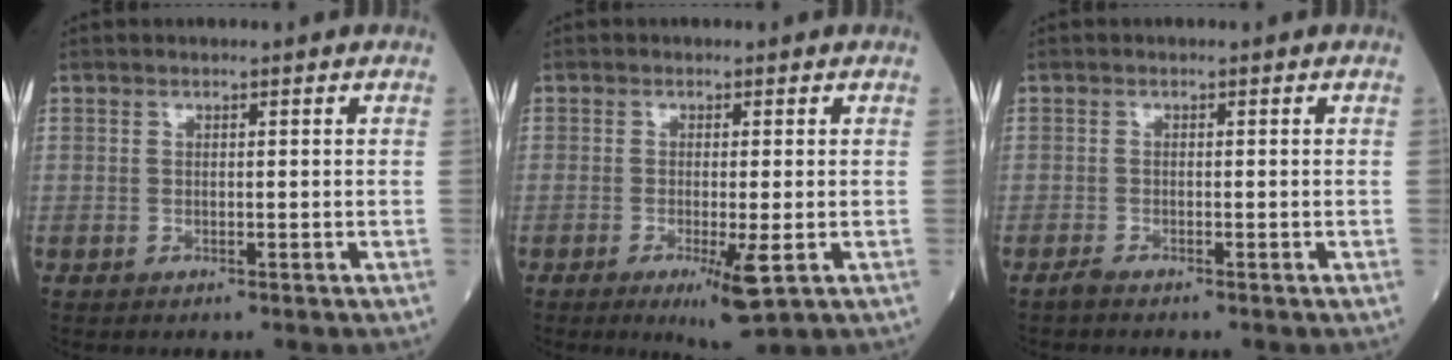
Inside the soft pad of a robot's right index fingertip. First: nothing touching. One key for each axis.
{"total": 5.4, "fx": -2.1, "fy": 0.4, "fz": 5.0, "tx": -0.076, "ty": -0.014, "tz": -0.028}
{"total": 0.9, "fx": -0.9, "fy": -0.1, "fz": 0.2, "tx": -0.010, "ty": -0.002, "tz": -0.019}